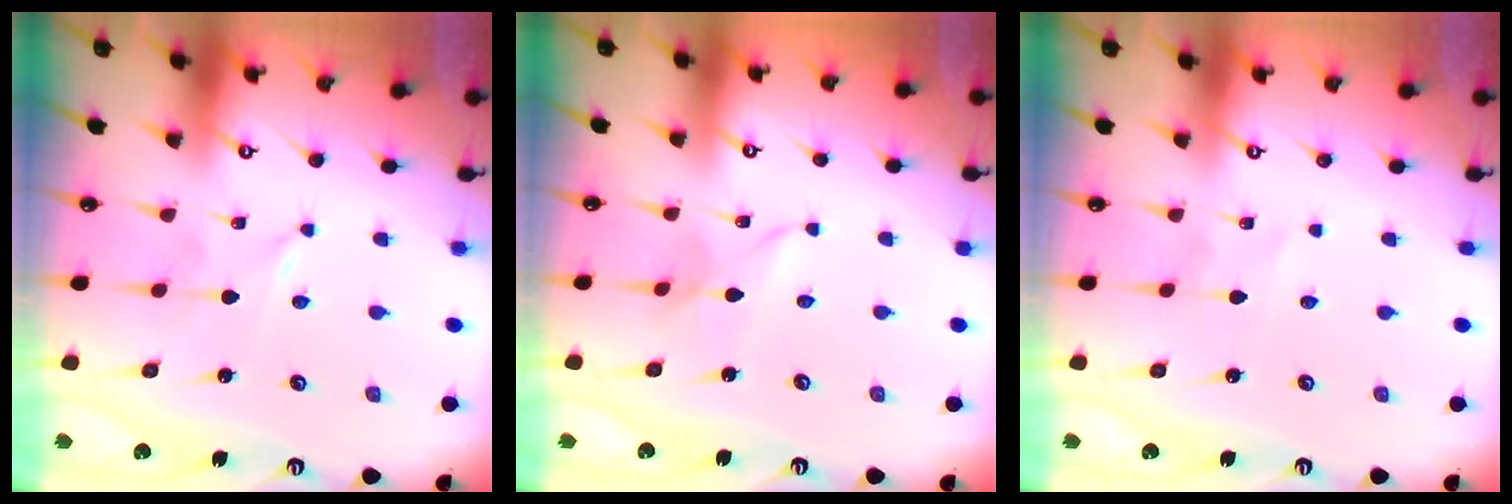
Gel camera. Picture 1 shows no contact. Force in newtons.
{"total": 2.9, "press": 2.9, "slide": 0.3}
{"total": 1.3, "press": 1.3, "slide": 0.1}